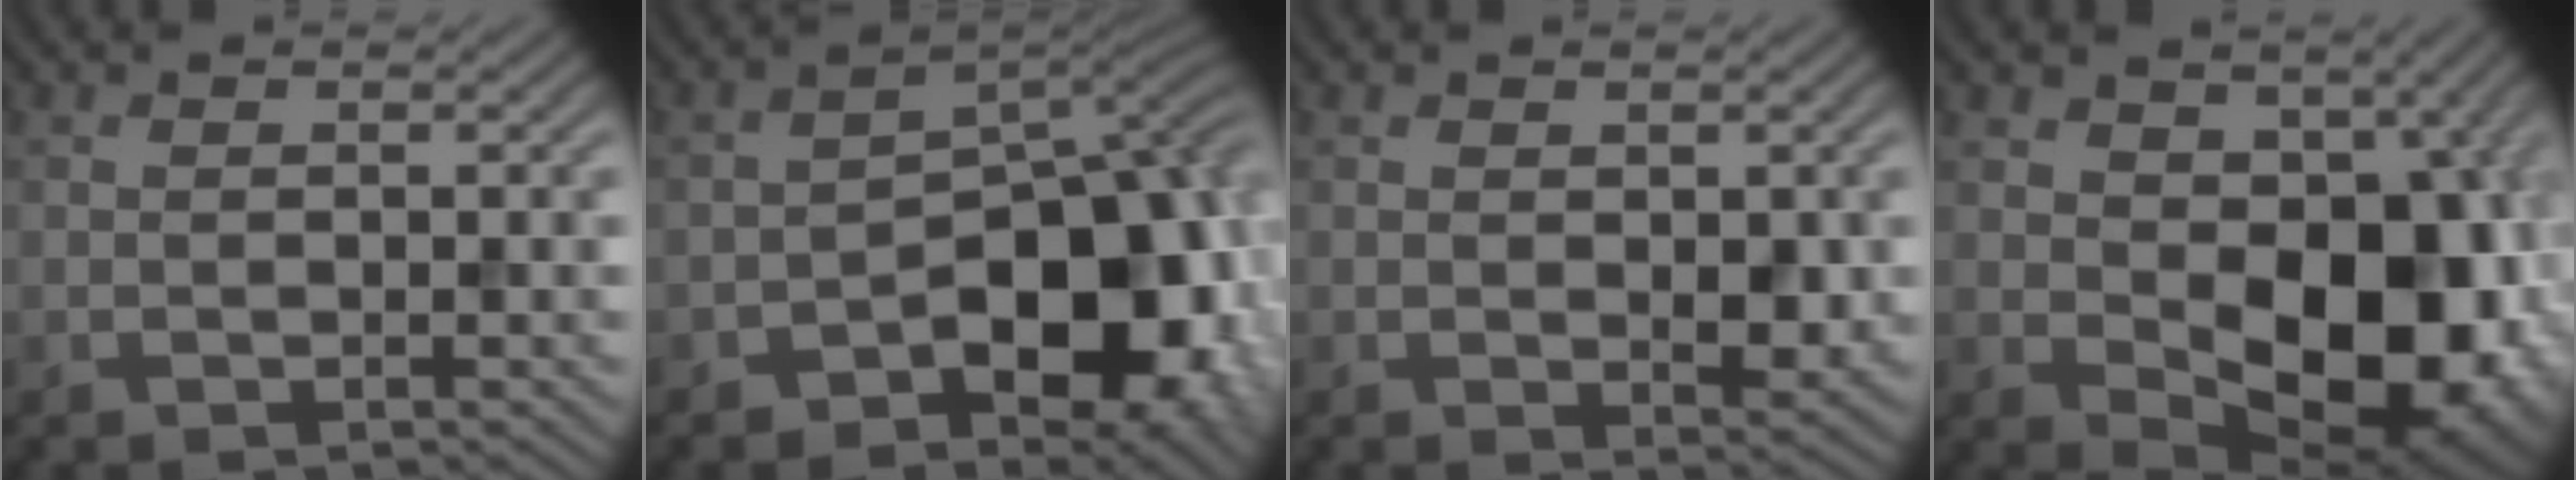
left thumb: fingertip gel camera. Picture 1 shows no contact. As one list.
[{"total": 12.7, "force": [-5.1, 7.5, 8.9], "torque": [-0.091, -0.016, -0.089]}, {"total": 2.1, "force": [0.0, 1.4, 1.6], "torque": [-0.024, -0.009, 0.009]}, {"total": 15.4, "force": [-1.0, 10.1, 11.6], "torque": [-0.154, -0.041, 0.009]}]